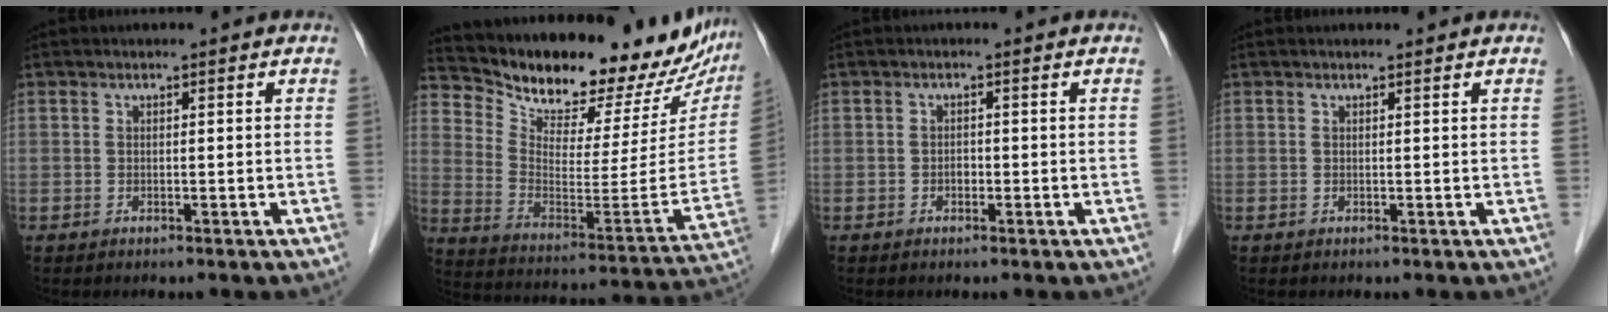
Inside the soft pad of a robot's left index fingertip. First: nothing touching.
{"total": 25.4, "force": [22.7, 6.8, 9.1], "torque": [-0.147, -0.069, 0.314]}
{"total": 0.9, "force": [-0.4, 0.6, 0.5], "torque": [-0.008, 0.003, -0.008]}
{"total": 0.6, "force": [0.6, 0.0, 0.1], "torque": [-0.006, 0.001, 0.008]}